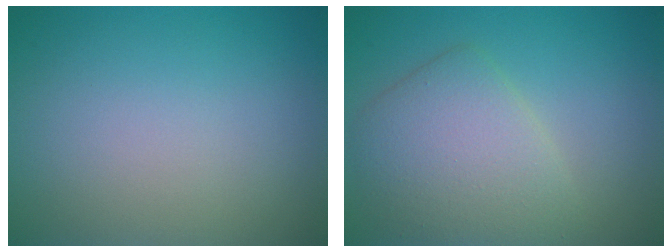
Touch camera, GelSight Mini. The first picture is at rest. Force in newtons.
{"total": 5.4, "press": 5.4, "slide": 0.2}